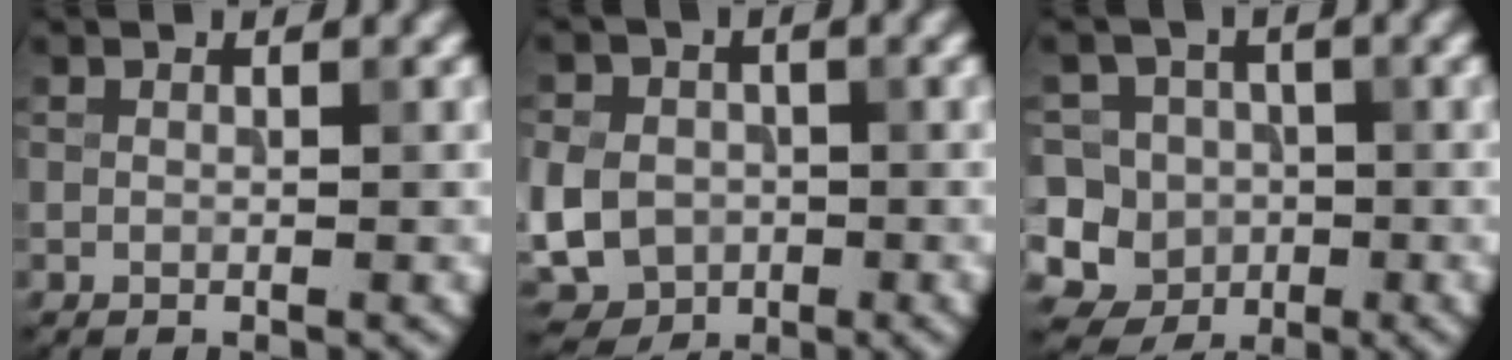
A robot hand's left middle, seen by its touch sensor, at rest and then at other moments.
{"total": 7.9, "force": [-1.5, 6.8, 3.9], "torque": [-0.092, -0.017, -0.052]}
{"total": 10.6, "force": [-0.7, 10.0, 3.7], "torque": [-0.088, 0.038, -0.050]}